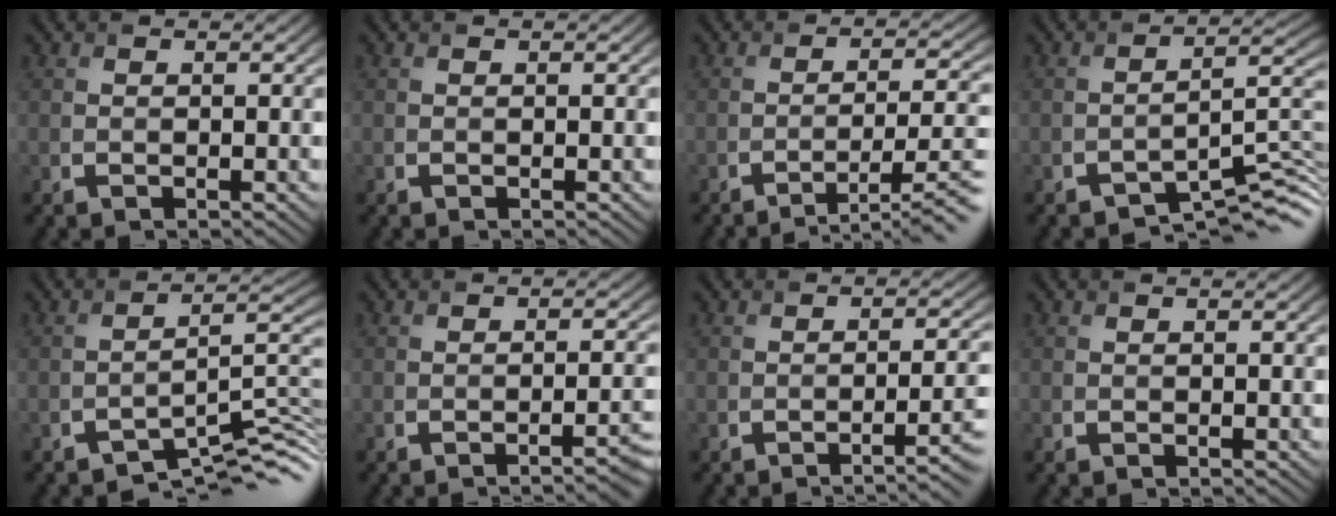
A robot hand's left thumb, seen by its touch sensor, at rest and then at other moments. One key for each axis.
{"total": 0.0}
{"total": 7.4, "fx": -4.8, "fy": 1.5, "fz": 5.5, "tx": -0.086, "ty": 0.003, "tz": -0.068}
{"total": 6.2, "fx": -4.7, "fy": 1.6, "fz": 3.8, "tx": -0.048, "ty": -0.001, "tz": -0.078}
{"total": 6.9, "fx": -5.0, "fy": 1.8, "fz": 4.3, "tx": -0.057, "ty": -0.006, "tz": -0.088}
{"total": 3.0, "fx": -1.8, "fy": 0.6, "fz": 2.3, "tx": -0.022, "ty": 0.007, "tz": -0.034}
{"total": 5.0, "fx": -2.3, "fy": 1.5, "fz": 4.1, "tx": -0.039, "ty": 0.003, "tz": -0.037}
{"total": 0.0}